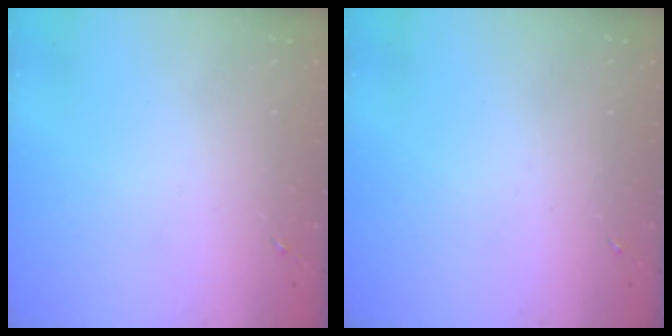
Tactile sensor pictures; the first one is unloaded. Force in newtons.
{"total": 0.0}